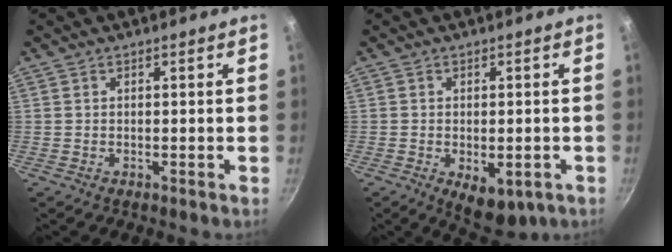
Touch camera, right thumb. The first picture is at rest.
{"total": 7.6, "force": [-2.6, 4.1, 5.9], "torque": [-0.060, 0.003, -0.022]}